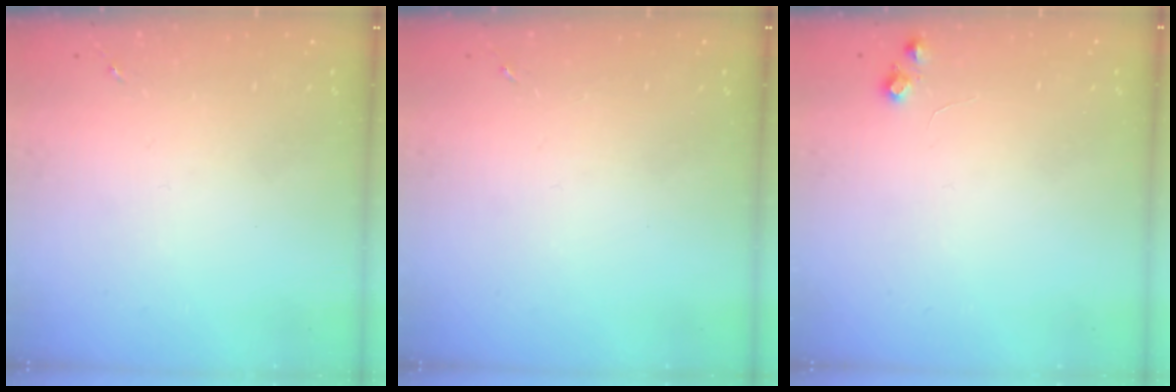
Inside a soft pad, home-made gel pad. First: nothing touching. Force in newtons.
{"total": 0.0}
{"total": 5.7, "press": 5.6, "slide": 0.9}